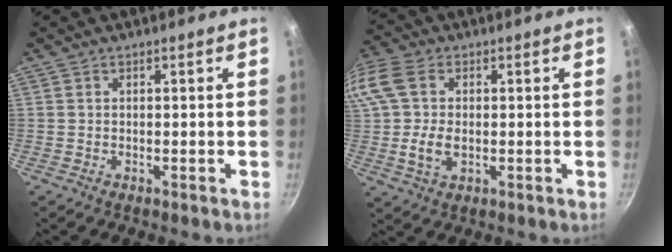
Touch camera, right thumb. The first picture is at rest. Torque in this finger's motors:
{"motor_torque": [0.70, 2.11, 0.49, -0.49, 0.34]}